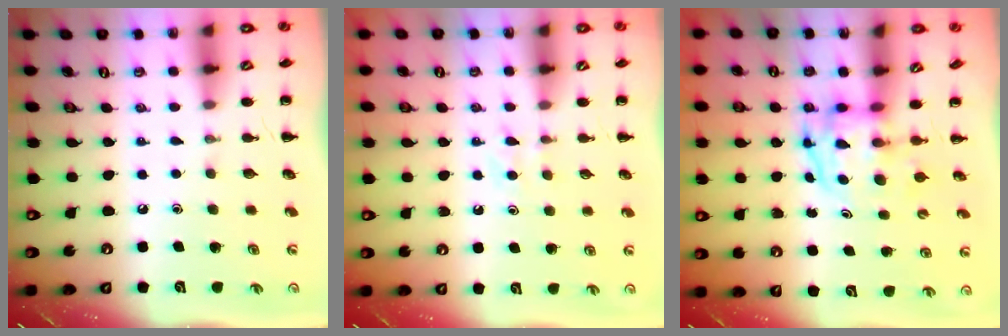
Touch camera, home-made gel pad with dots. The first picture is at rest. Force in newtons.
{"total": 3.4, "press": 3.2, "slide": 1.2}
{"total": 3.9, "press": 3.8, "slide": 0.6}